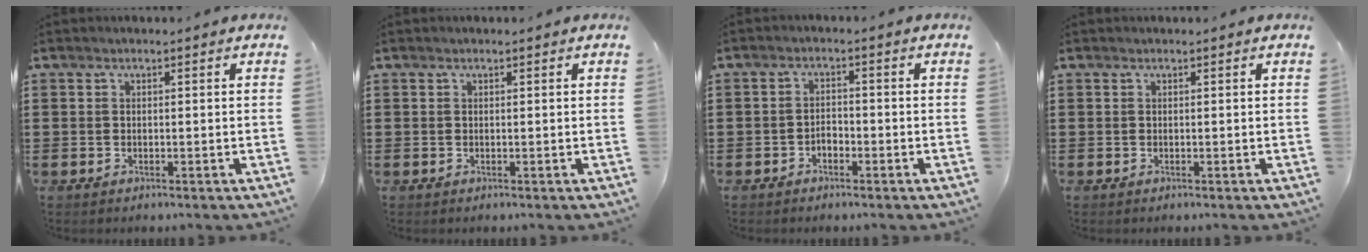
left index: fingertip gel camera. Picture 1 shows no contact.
{"total": 0.0}
{"total": 1.8, "force": [-1.3, 0.9, 0.9], "torque": [-0.023, 0.004, -0.027]}
{"total": 0.0}